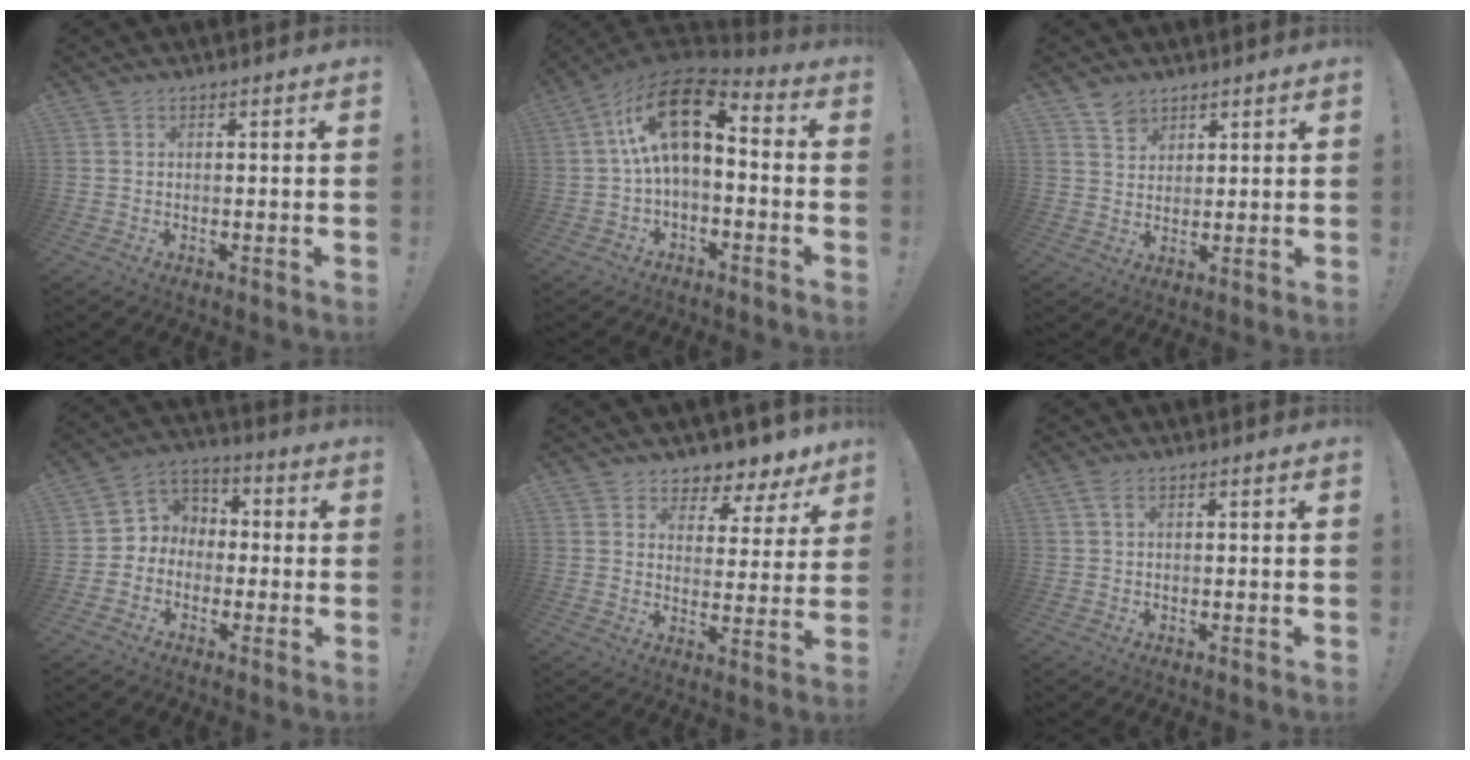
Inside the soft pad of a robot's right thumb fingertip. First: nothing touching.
{"total": 16.2, "force": [3.4, 8.2, 13.5], "torque": [-0.240, -0.002, 0.063]}
{"total": 5.2, "force": [4.1, 3.1, 0.7], "torque": [-0.010, -0.027, 0.077]}
{"total": 6.7, "force": [-2.6, 6.1, 1.1], "torque": [-0.025, 0.020, -0.042]}
{"total": 5.9, "force": [4.6, 3.3, 1.7], "torque": [-0.008, -0.054, 0.083]}
{"total": 2.0, "force": [0.8, 0.9, 1.5], "torque": [-0.024, 0.001, 0.013]}